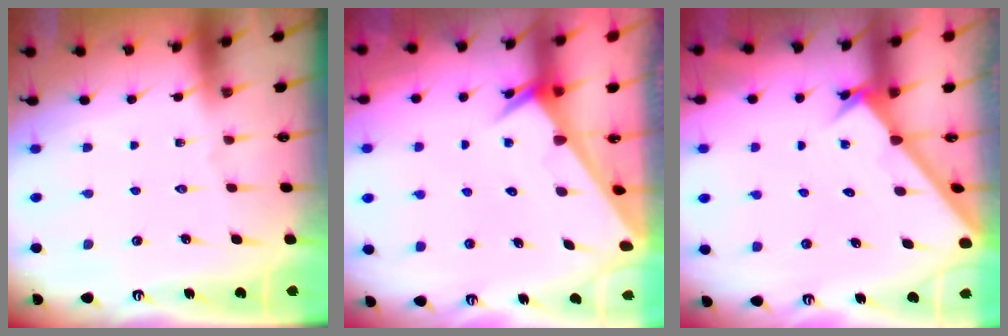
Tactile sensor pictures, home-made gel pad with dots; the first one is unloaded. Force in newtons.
{"total": 2.5, "press": 2.5, "slide": 0.1}
{"total": 1.9, "press": 1.9, "slide": 0.2}